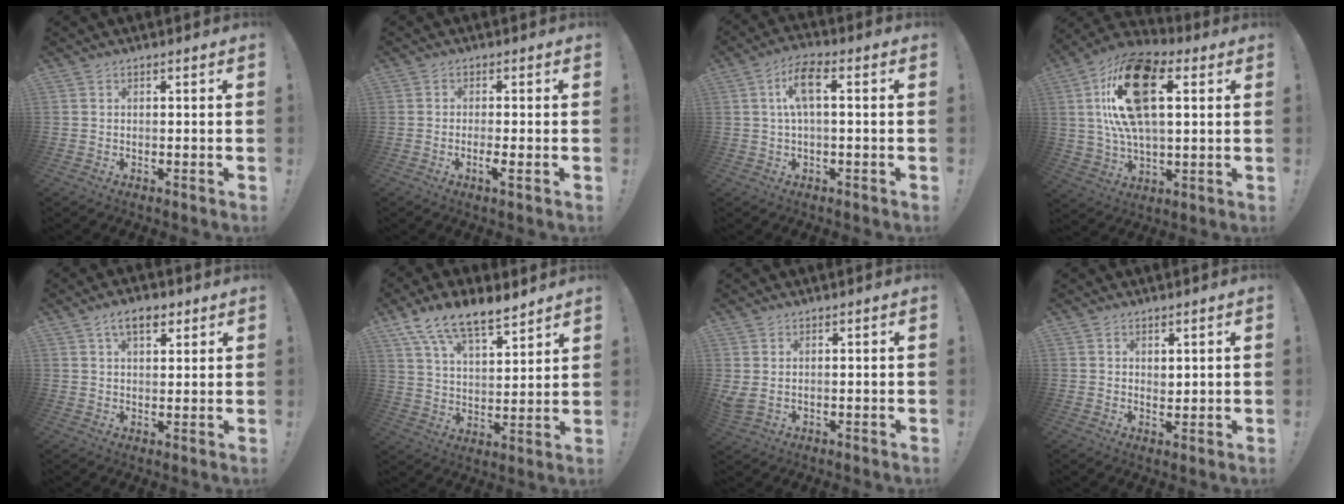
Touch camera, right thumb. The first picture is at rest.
{"total": 3.1, "force": [-1.1, -0.2, 2.9], "torque": [-0.047, -0.011, -0.018]}
{"total": 7.8, "force": [0.9, 2.6, 7.3], "torque": [-0.136, 0.009, 0.014]}
{"total": 22.5, "force": [6.3, 12.4, 17.6], "torque": [-0.304, 0.001, 0.108]}
{"total": 6.7, "force": [3.6, 3.5, 4.5], "torque": [-0.068, -0.003, 0.063]}
{"total": 13.1, "force": [10.2, 4.5, 6.8], "torque": [-0.129, -0.068, 0.187]}
{"total": 2.3, "force": [1.2, 0.7, 1.9], "torque": [-0.031, -0.007, 0.022]}
{"total": 2.4, "force": [1.7, 1.6, 0.6], "torque": [0.006, -0.014, 0.028]}